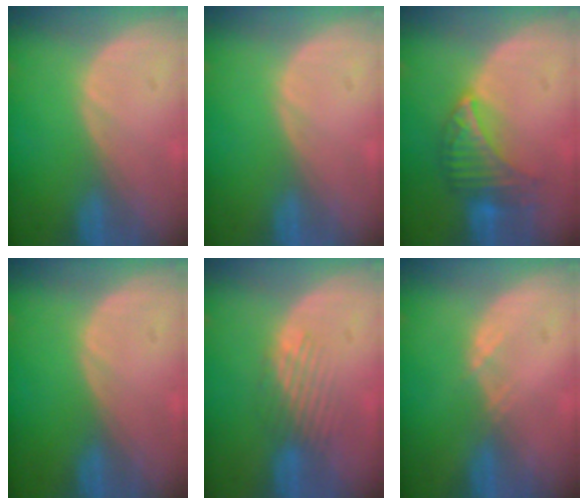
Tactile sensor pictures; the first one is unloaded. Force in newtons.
{"total": 0.0}
{"total": 6.5, "press": 6.5, "slide": 1.0}
{"total": 0.0}
{"total": 3.6, "press": 3.1, "slide": 1.9}
{"total": 1.3, "press": 1.1, "slide": 0.7}